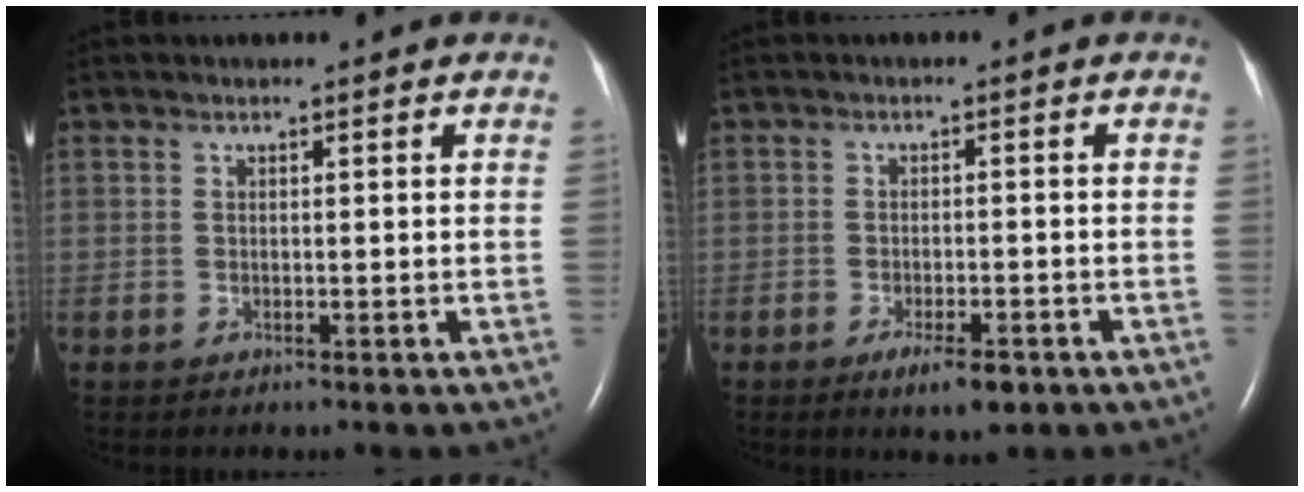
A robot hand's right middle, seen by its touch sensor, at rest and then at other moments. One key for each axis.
{"total": 4.3, "fx": -2.6, "fy": 1.2, "fz": 3.2, "tx": -0.056, "ty": -0.005, "tz": -0.036}